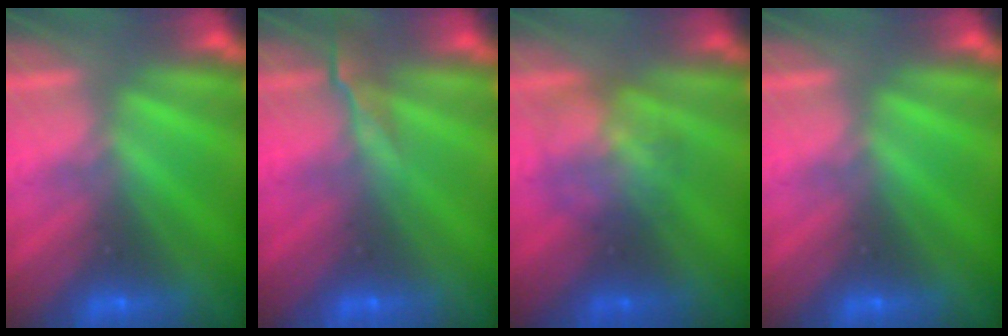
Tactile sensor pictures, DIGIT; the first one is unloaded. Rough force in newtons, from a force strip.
{"total": 2.5}
{"total": 2.9}
{"total": 0.0}